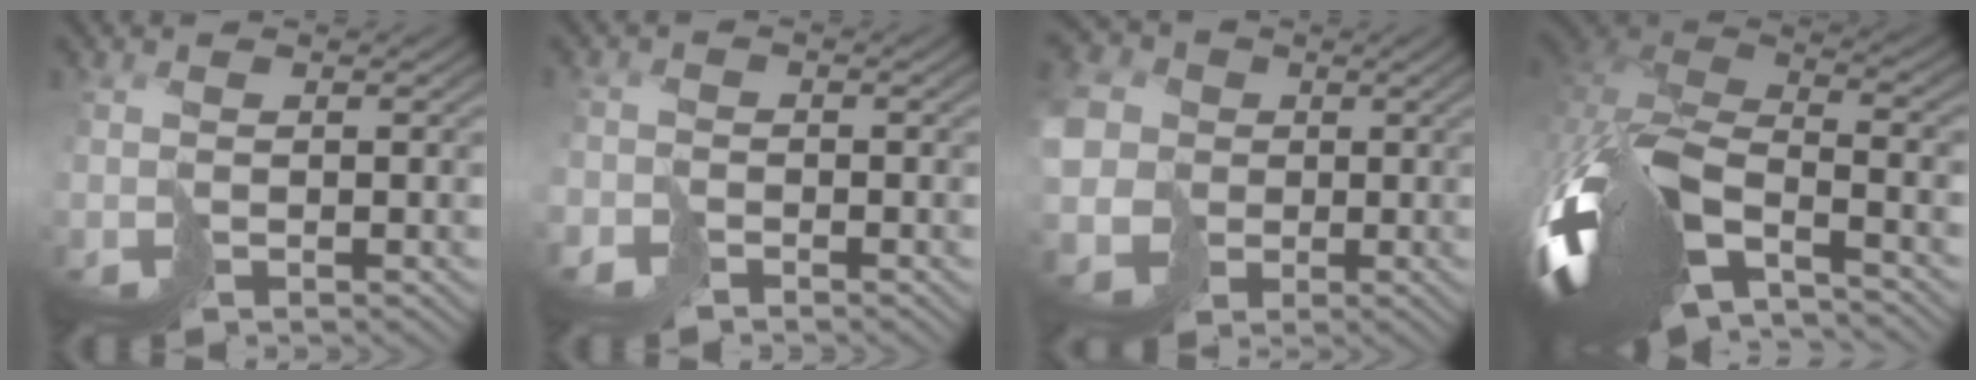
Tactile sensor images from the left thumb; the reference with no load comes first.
{"total": 2.3, "force": [-2.1, 1.1, 0.3], "torque": [-0.004, -0.008, -0.046]}
{"total": 9.8, "force": [0.2, 8.7, 4.5], "torque": [-0.146, -0.007, 0.004]}
{"total": 14.8, "force": [-5.8, 7.1, 11.7], "torque": [-0.284, -0.028, -0.088]}